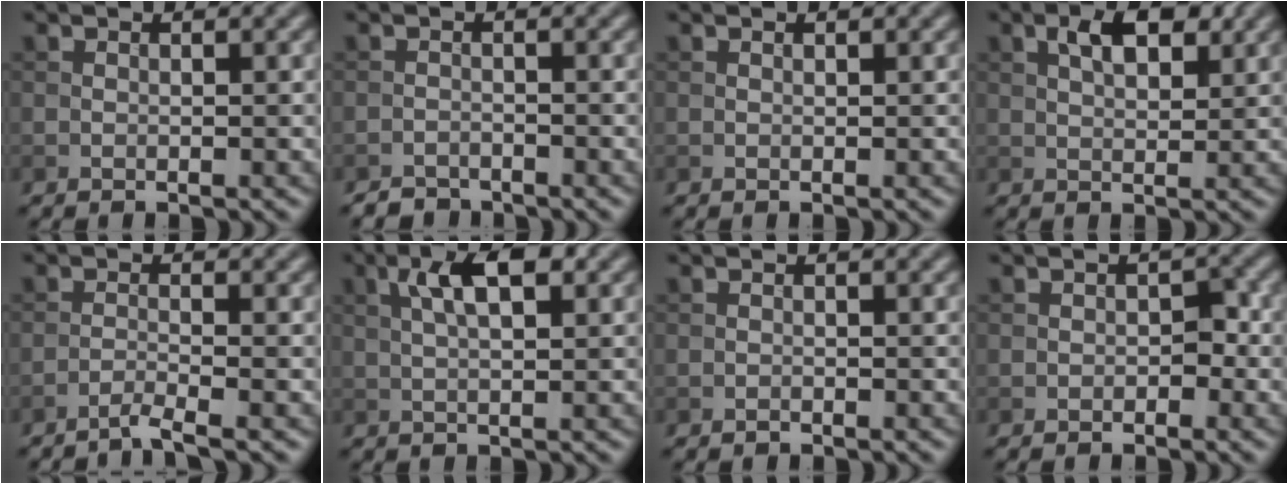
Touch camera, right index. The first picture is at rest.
{"total": 1.8, "force": [-1.7, 0.6, 0.0], "torque": [0.004, 0.003, -0.032]}
{"total": 0.0}
{"total": 3.9, "force": [1.6, 1.9, 3.1], "torque": [-0.054, 0.007, 0.028]}
{"total": 1.8, "force": [-1.4, 0.0, 1.2], "torque": [-0.015, 0.003, -0.041]}
{"total": 4.9, "force": [1.7, 1.6, 4.3], "torque": [-0.079, 0.011, 0.027]}
{"total": 0.0}
{"total": 1.4, "force": [-0.5, 1.0, 0.8], "torque": [-0.008, 0.002, -0.007]}